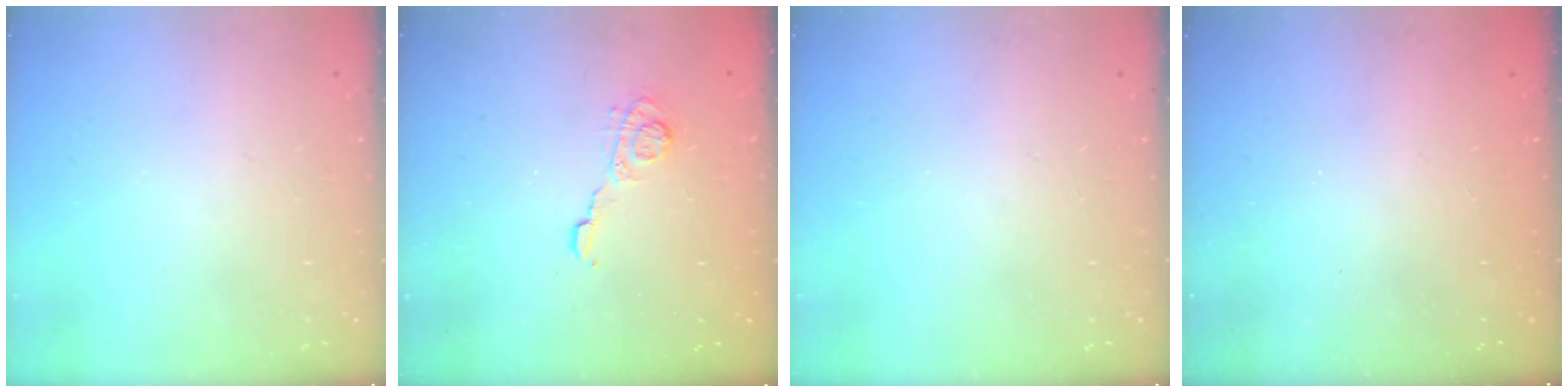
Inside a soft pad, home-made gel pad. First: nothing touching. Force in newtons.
{"total": 5.8, "press": 5.7, "slide": 0.8}
{"total": 0.0}
{"total": 2.3, "press": 2.2, "slide": 0.8}